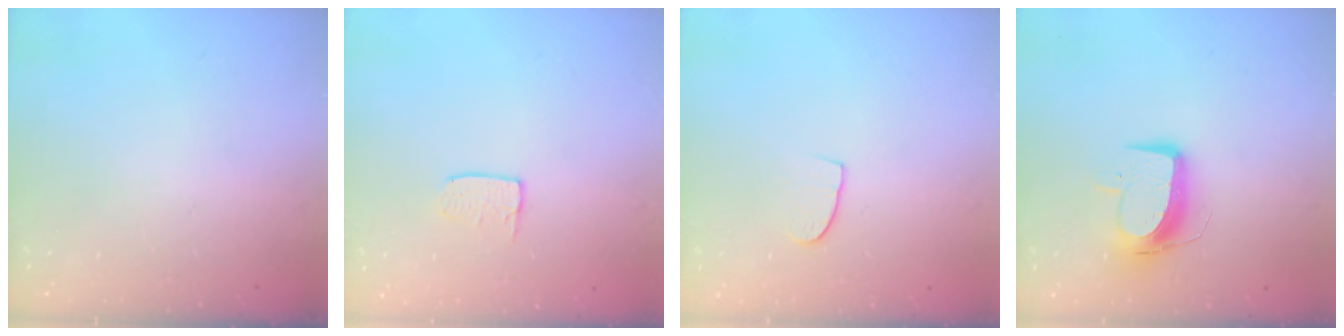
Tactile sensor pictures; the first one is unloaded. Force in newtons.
{"total": 4.3, "press": 4.3, "slide": 0.3}
{"total": 6.1, "press": 6.1, "slide": 0.4}
{"total": 11.1, "press": 11.0, "slide": 1.2}